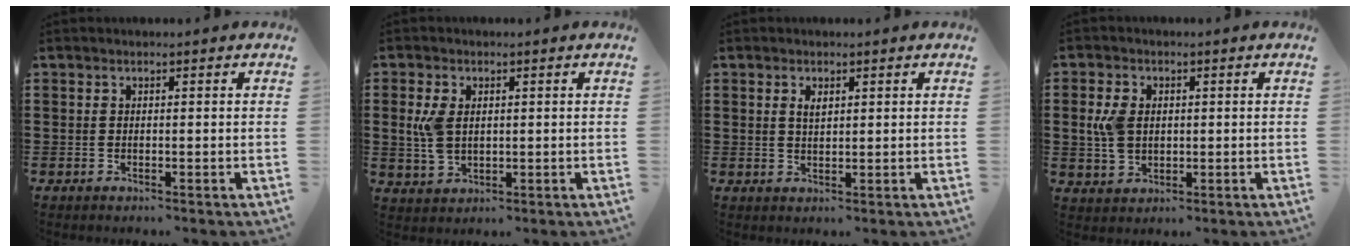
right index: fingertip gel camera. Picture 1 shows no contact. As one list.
[{"total": 4.9, "force": [0.8, 3.1, 3.8], "torque": [-0.096, 0.005, 0.010]}, {"total": 1.7, "force": [0.7, 0.7, 1.3], "torque": [-0.029, 0.004, 0.012]}, {"total": 5.0, "force": [0.5, 3.6, 3.5], "torque": [-0.098, 0.005, 0.001]}]